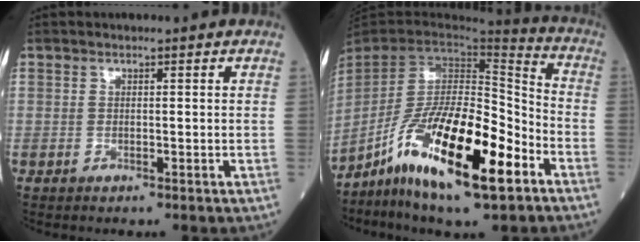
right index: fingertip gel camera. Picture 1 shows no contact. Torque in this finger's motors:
{"motor_torque": [1.82, -0.32, 0.61, 0.21]}